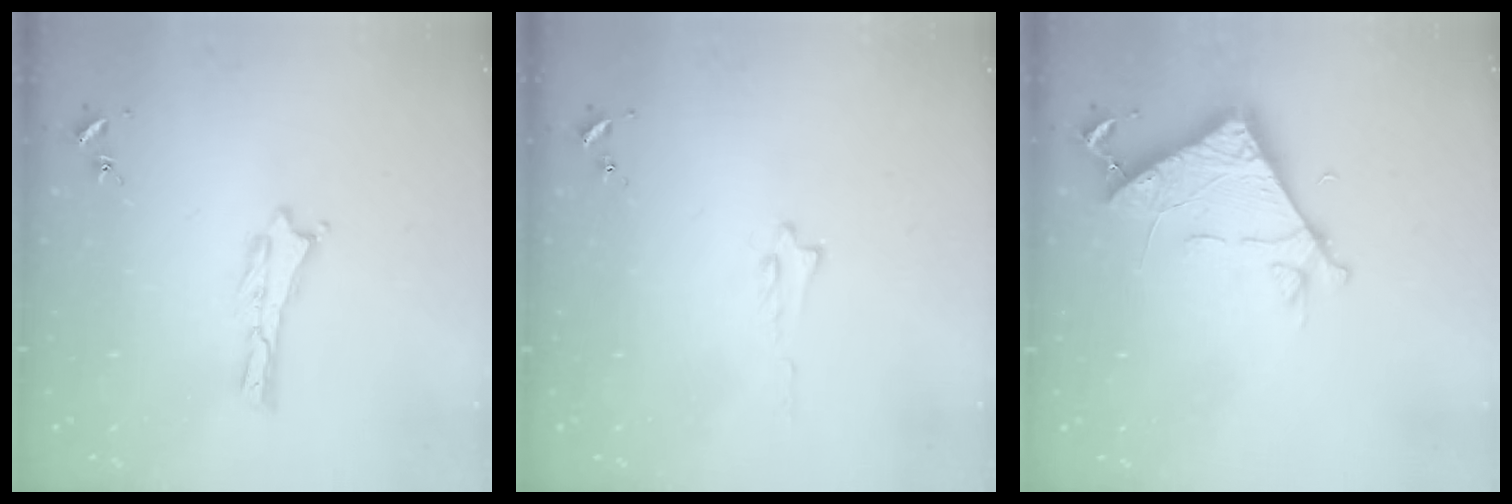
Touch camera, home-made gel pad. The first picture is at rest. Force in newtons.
{"total": 0.6, "press": 0.6, "slide": 0.1}
{"total": 7.3, "press": 7.3, "slide": 0.6}